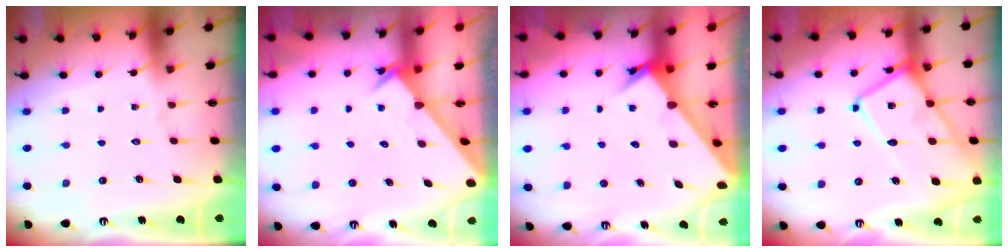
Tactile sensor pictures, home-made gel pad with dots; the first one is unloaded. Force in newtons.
{"total": 2.2, "press": 2.2, "slide": 0.1}
{"total": 3.4, "press": 3.4, "slide": 0.3}
{"total": 16.5, "press": 16.5, "slide": 1.5}